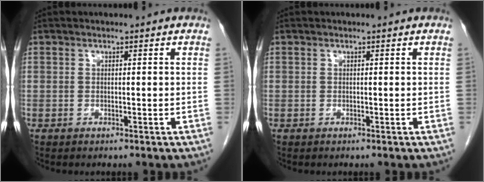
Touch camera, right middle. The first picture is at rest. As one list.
[{"total": 0.0}]